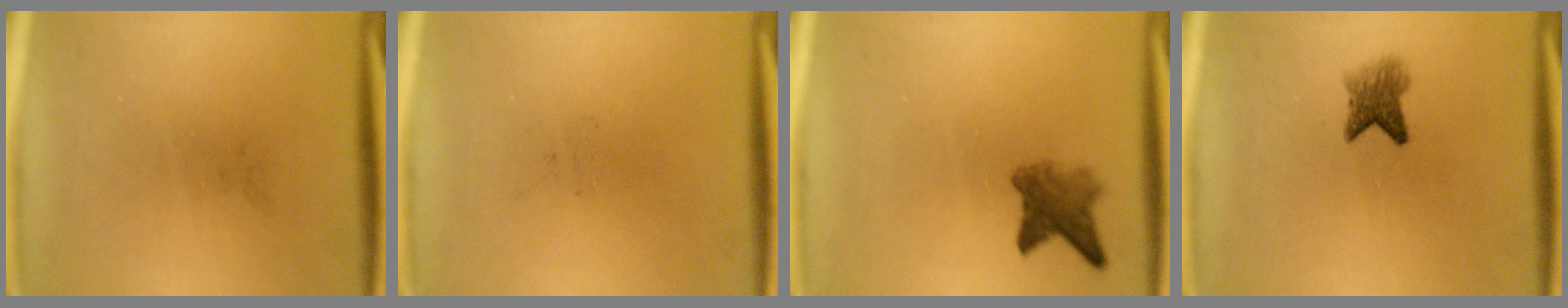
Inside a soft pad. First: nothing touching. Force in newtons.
{"total": 0.0}
{"total": 3.9}
{"total": 3.2}